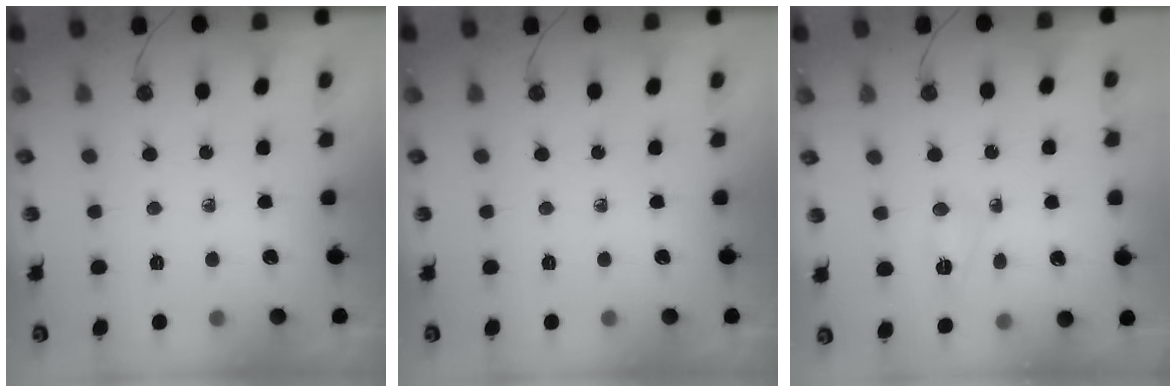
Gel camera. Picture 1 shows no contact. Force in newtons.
{"total": 0.0}
{"total": 3.2, "press": 3.2, "slide": 0.7}